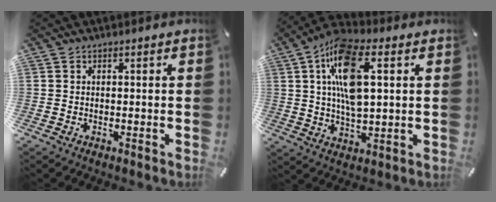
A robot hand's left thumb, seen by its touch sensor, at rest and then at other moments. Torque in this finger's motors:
{"motor_torque": [0.48, 0.91, 2.16, -0.62, 0.29]}